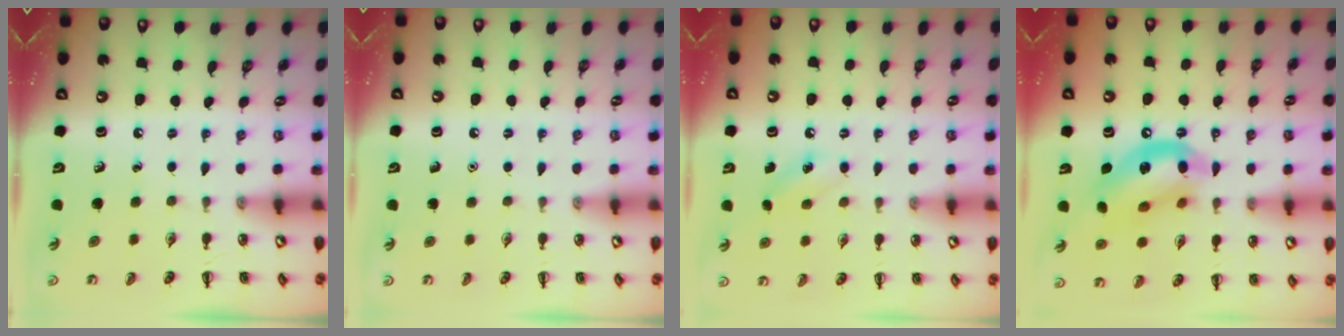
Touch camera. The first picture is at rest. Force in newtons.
{"total": 1.5, "press": 1.5, "slide": 0.1}
{"total": 7.2, "press": 7.1, "slide": 1.4}
{"total": 14.2, "press": 13.8, "slide": 3.3}